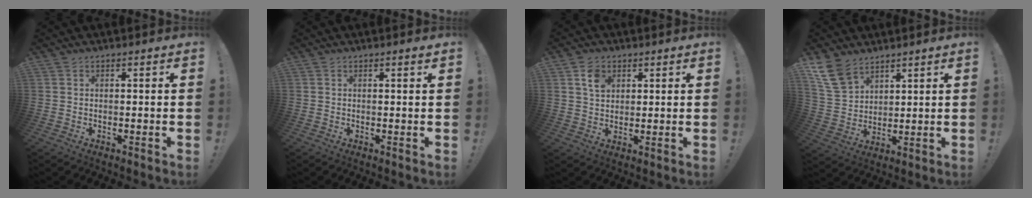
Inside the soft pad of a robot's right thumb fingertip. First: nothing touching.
{"total": 1.0, "force": [0.6, -0.2, 0.8], "torque": [-0.006, -0.003, 0.007]}
{"total": 5.6, "force": [2.8, 4.1, 2.6], "torque": [-0.038, -0.003, 0.049]}
{"total": 10.8, "force": [7.9, 6.1, 4.2], "torque": [-0.088, -0.039, 0.159]}